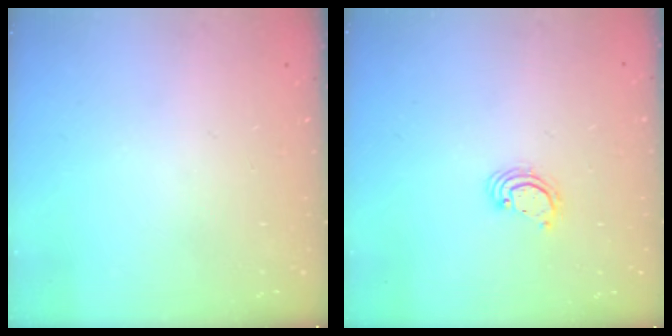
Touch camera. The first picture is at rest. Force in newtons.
{"total": 2.2, "press": 2.2, "slide": 0.2}